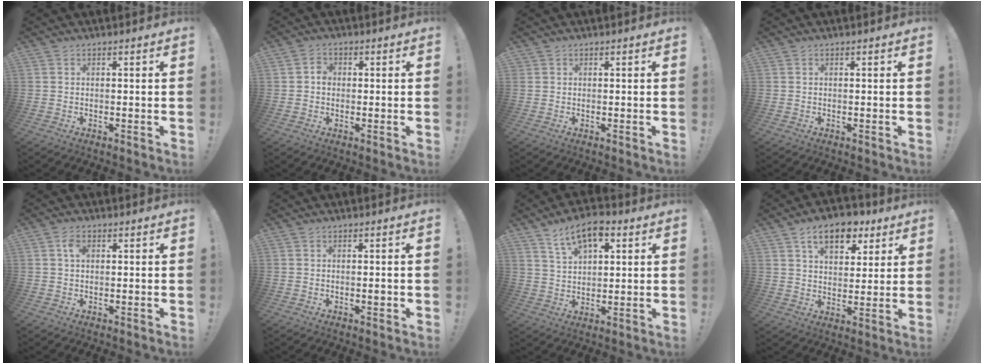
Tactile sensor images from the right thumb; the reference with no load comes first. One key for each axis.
{"total": 3.1, "fx": -0.4, "fy": 2.6, "fz": 1.6, "tx": -0.014, "ty": 0.004, "tz": -0.010}
{"total": 0.6, "fx": 0.3, "fy": 0.5, "fz": -0.1, "tx": 0.001, "ty": 0.001, "tz": 0.006}
{"total": 0.0}
{"total": 3.1, "fx": 0.8, "fy": 2.0, "fz": 2.2, "tx": -0.032, "ty": 0.001, "tz": 0.012}
{"total": 1.1, "fx": -0.3, "fy": 0.2, "fz": 1.0, "tx": -0.008, "ty": -0.002, "tz": -0.007}
{"total": 10.4, "fx": 5.7, "fy": 5.6, "fz": 6.6, "tx": -0.104, "ty": -0.016, "tz": 0.105}
{"total": 12.3, "fx": 6.6, "fy": 7.4, "fz": 7.4, "tx": -0.107, "ty": -0.025, "tz": 0.118}